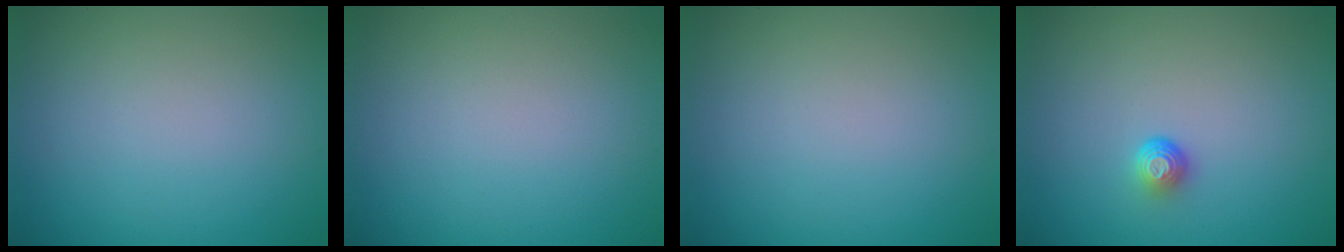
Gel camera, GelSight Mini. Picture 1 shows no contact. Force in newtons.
{"total": 0.0}
{"total": 0.0}
{"total": 1.5, "press": 1.0, "slide": 1.1}